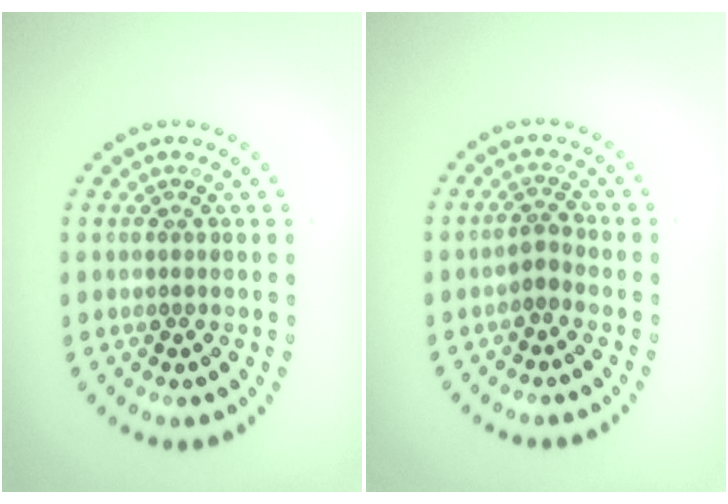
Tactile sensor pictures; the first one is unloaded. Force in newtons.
{"total": 1.4, "press": 1.0, "slide": 1.0}